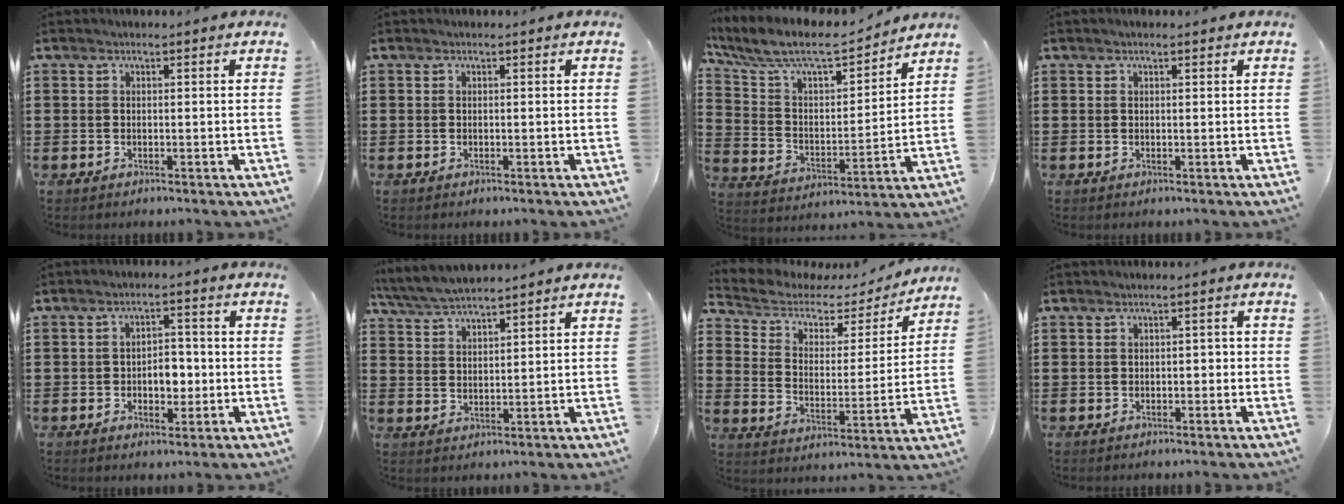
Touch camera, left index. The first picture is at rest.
{"total": 0.0}
{"total": 8.8, "force": [7.6, 1.9, 3.8], "torque": [-0.110, -0.050, 0.128]}
{"total": 0.7, "force": [0.4, 0.2, 0.5], "torque": [-0.010, 0.003, 0.008]}
{"total": 4.5, "force": [-1.0, 2.7, 3.5], "torque": [-0.053, 0.001, -0.025]}
{"total": 4.4, "force": [4.2, 0.5, 1.2], "torque": [-0.039, -0.011, 0.077]}
{"total": 3.6, "force": [2.5, 2.2, 1.2], "torque": [-0.047, -0.016, 0.031]}
{"total": 1.2, "force": [-0.6, 0.8, 0.7], "torque": [-0.017, 0.004, -0.015]}